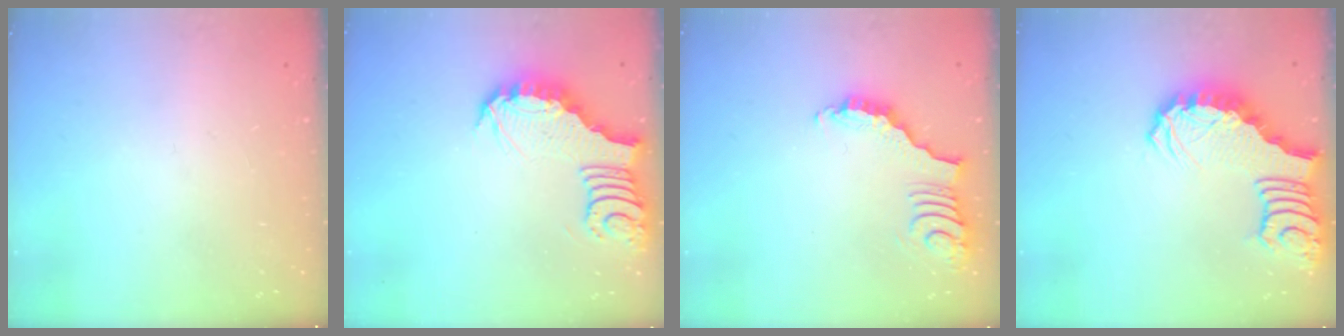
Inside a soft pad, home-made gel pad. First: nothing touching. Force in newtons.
{"total": 4.2, "press": 4.2, "slide": 0.5}
{"total": 3.7, "press": 3.6, "slide": 0.7}
{"total": 3.0, "press": 3.0, "slide": 0.6}